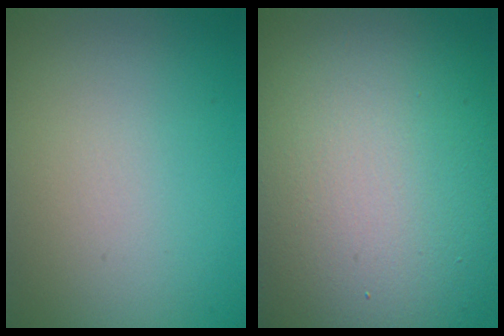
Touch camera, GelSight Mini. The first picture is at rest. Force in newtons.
{"total": 16.6, "press": 16.6, "slide": 0.9}